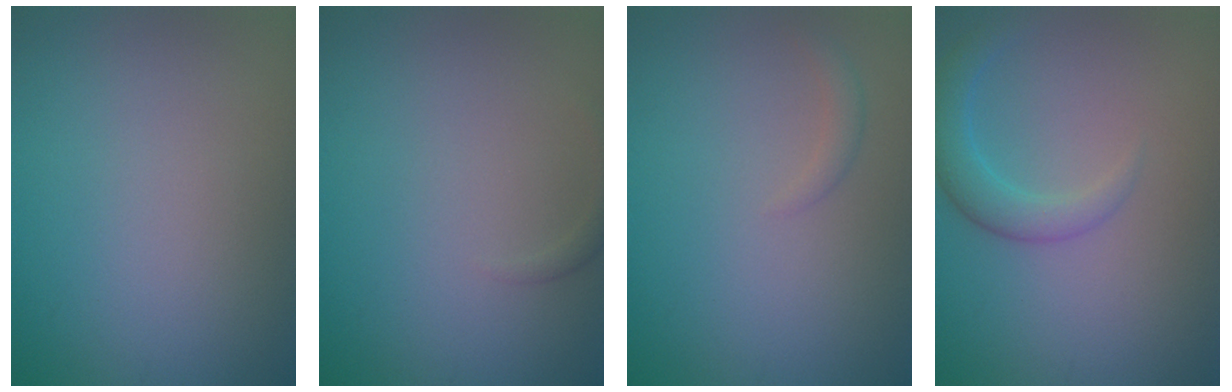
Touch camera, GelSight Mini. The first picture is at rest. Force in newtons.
{"total": 0.7, "press": 0.7, "slide": 0.0}
{"total": 1.0, "press": 1.0, "slide": 0.0}
{"total": 2.8, "press": 2.8, "slide": 0.1}